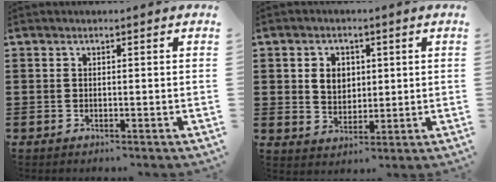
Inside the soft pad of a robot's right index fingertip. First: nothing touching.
{"total": 4.1, "force": [0.9, 3.3, 2.2], "torque": [-0.047, 0.008, 0.011]}